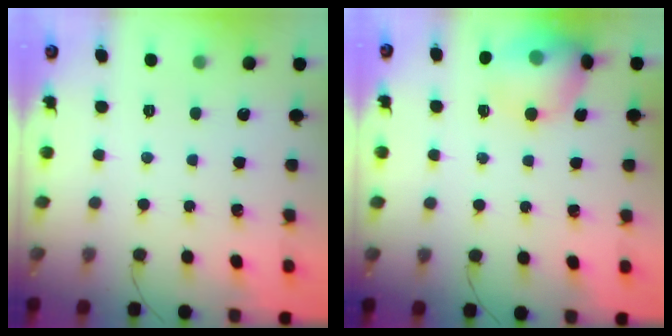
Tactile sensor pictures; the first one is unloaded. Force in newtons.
{"total": 13.5, "press": 13.3, "slide": 2.3}